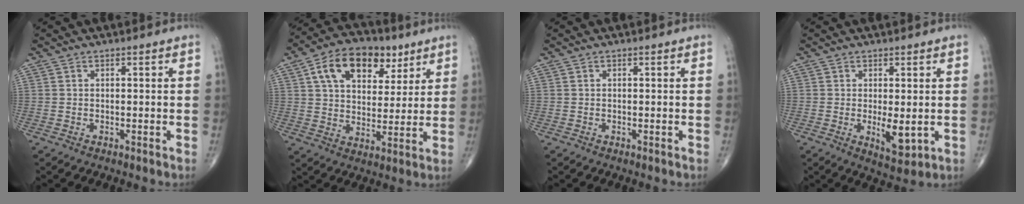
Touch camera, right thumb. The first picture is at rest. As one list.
[{"total": 15.8, "force": [7.3, 9.9, 10.0], "torque": [-0.131, -0.012, 0.121]}, {"total": 0.0}, {"total": 5.4, "force": [-0.5, 2.2, 4.8], "torque": [-0.068, -0.015, 0.000]}]